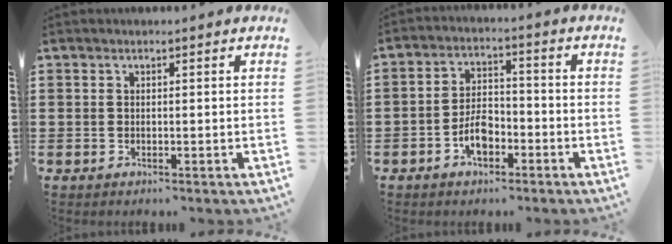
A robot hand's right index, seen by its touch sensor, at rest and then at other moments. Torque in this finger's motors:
{"motor_torque": [2.14, 0.00, 0.36, 0.11]}